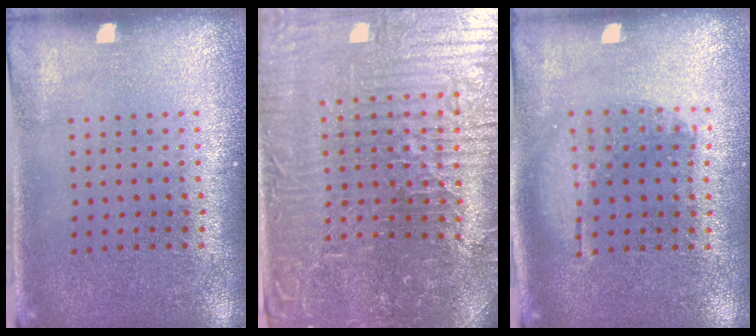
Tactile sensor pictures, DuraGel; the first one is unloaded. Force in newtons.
{"total": 5.5, "press": 5.2, "slide": 1.5}
{"total": 1.2, "press": 1.1, "slide": 0.4}